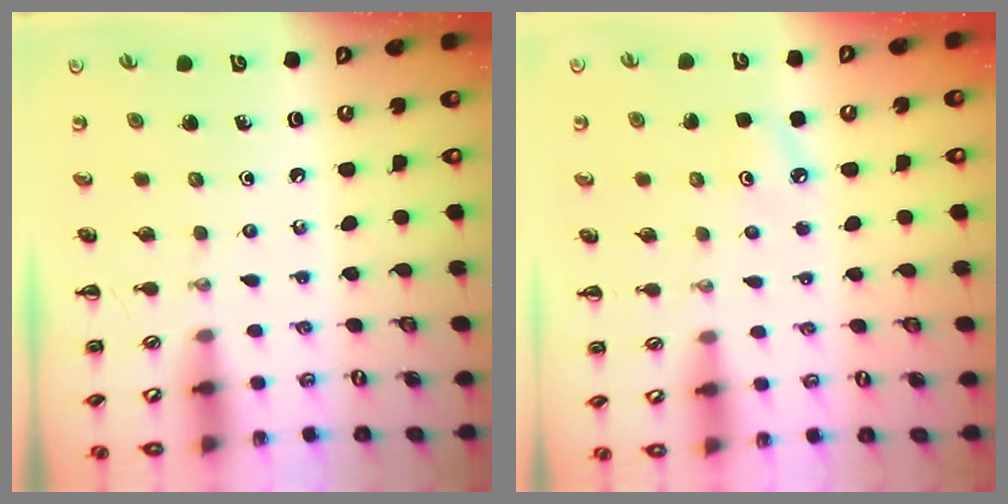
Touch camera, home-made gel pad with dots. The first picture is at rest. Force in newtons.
{"total": 4.9, "press": 4.7, "slide": 1.4}